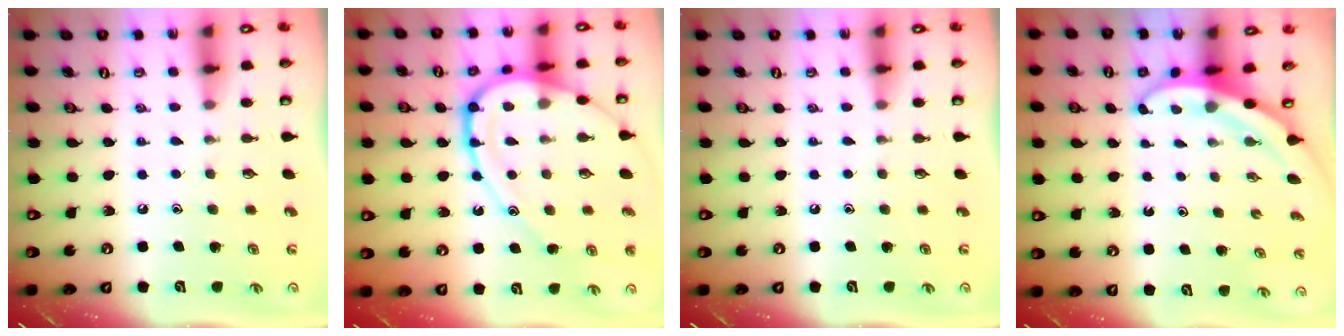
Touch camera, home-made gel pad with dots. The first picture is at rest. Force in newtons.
{"total": 16.7, "press": 16.6, "slide": 1.6}
{"total": 0.0}
{"total": 3.3, "press": 3.3, "slide": 0.1}